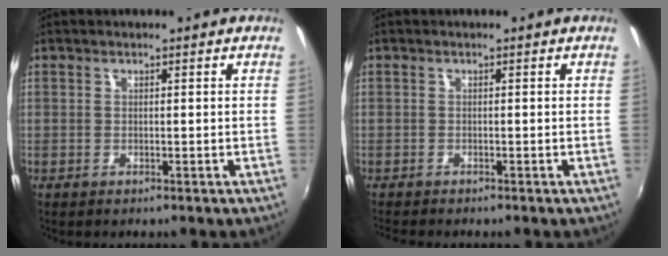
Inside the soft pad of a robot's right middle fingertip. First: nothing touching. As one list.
[{"total": 1.9, "force": [-1.8, 0.2, 0.5], "torque": [-0.014, -0.015, -0.033]}]